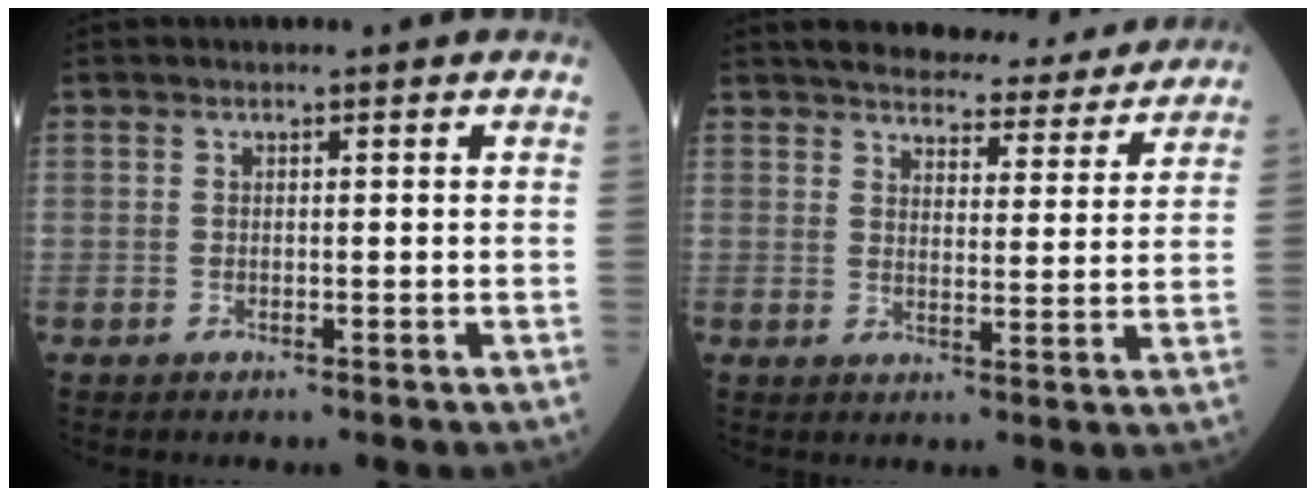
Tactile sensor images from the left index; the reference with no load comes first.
{"total": 14.4, "force": [13.5, 3.2, 3.9], "torque": [-0.030, -0.008, 0.157]}